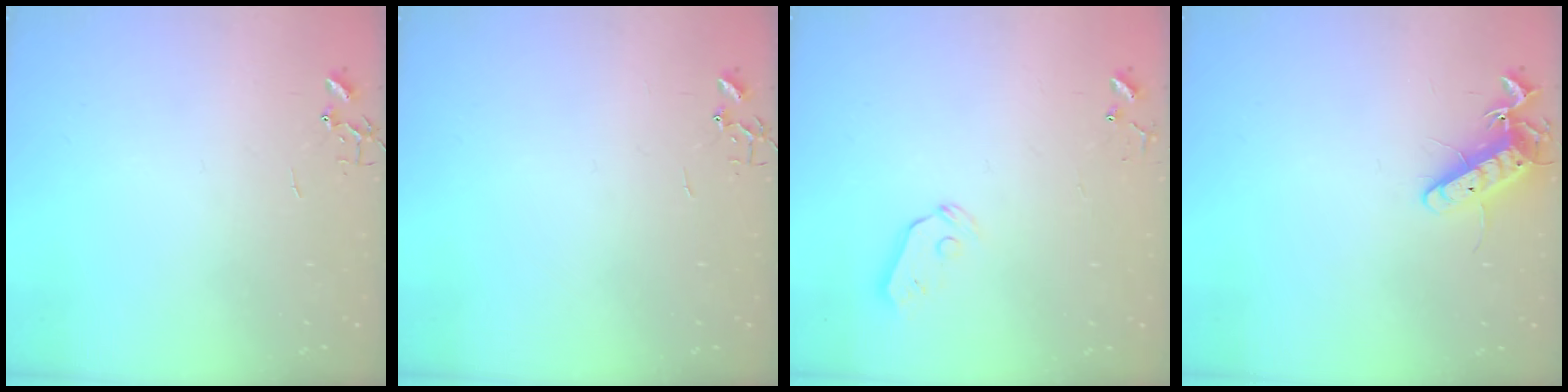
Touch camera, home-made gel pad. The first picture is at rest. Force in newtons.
{"total": 0.0}
{"total": 4.9, "press": 4.8, "slide": 0.8}
{"total": 11.4, "press": 11.4, "slide": 0.9}